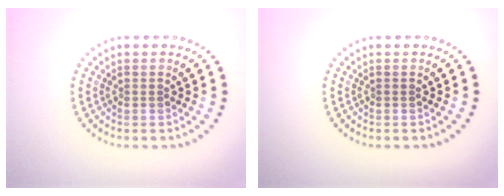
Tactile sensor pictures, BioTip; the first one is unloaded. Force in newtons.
{"total": 0.0}